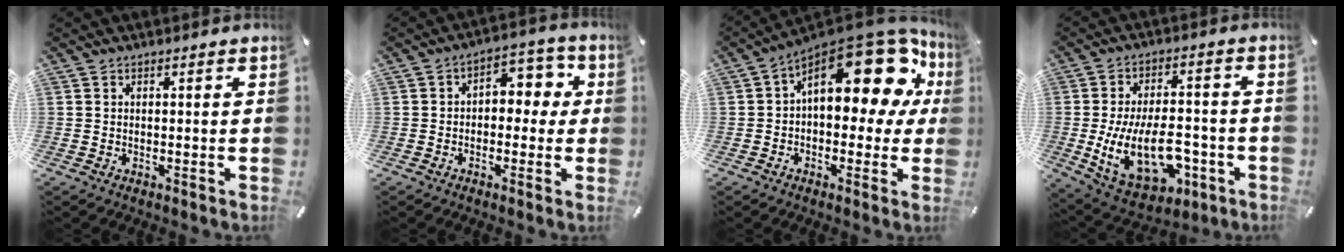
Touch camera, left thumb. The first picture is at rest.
{"total": 6.3, "force": [0.1, 4.8, 4.0], "torque": [-0.048, 0.003, -0.008]}
{"total": 22.7, "force": [8.7, 11.7, 17.4], "torque": [-0.240, -0.064, 0.149]}
{"total": 18.7, "force": [-4.7, 11.3, 14.2], "torque": [-0.253, 0.009, -0.068]}